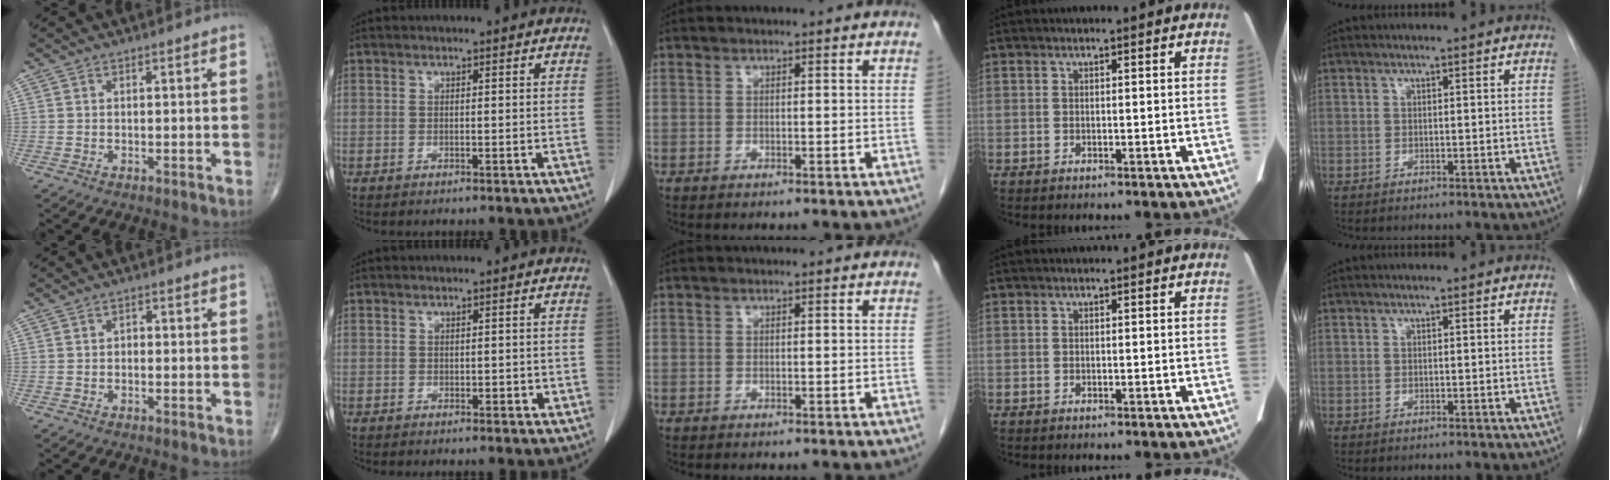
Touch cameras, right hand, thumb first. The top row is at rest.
{"thumb": {"total": 1.2, "force": [-0.2, 0.9, 0.7], "torque": [-0.003, 0.005, -0.008]}, "index": {"total": 1.4, "force": [0.0, 1.0, 0.9], "torque": [-0.009, 0.000, 0.004]}}